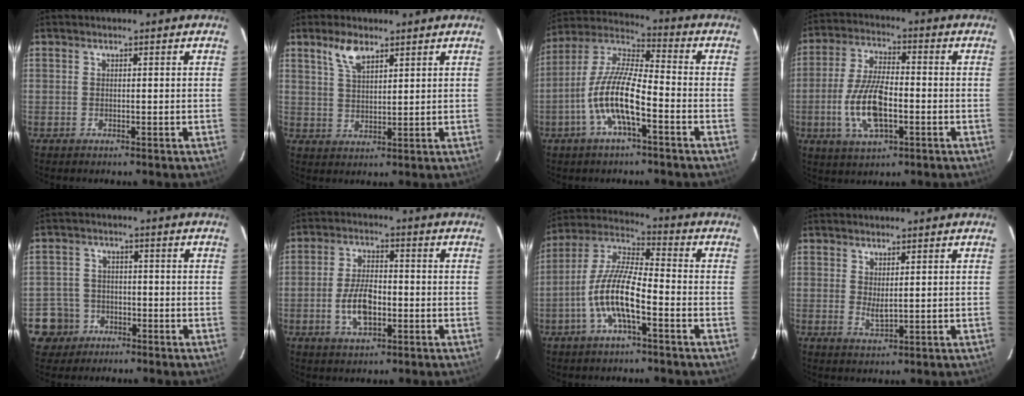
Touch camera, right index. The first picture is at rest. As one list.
[{"total": 5.2, "force": [3.4, 2.1, 3.2], "torque": [-0.059, 0.006, 0.069]}, {"total": 12.3, "force": [-4.9, 3.1, 10.9], "torque": [-0.226, 0.001, -0.098]}, {"total": 11.8, "force": [-3.2, 4.7, 10.4], "torque": [-0.216, -0.002, -0.058]}, {"total": 6.3, "force": [-3.0, 5.5, 0.5], "torque": [-0.025, 0.023, -0.051]}, {"total": 7.6, "force": [-2.3, 3.7, 6.3], "torque": [-0.128, 0.002, -0.040]}, {"total": 11.3, "force": [-4.5, 2.7, 10.0], "torque": [-0.211, 0.003, -0.090]}, {"total": 2.8, "force": [0.6, 1.1, 2.5], "torque": [-0.043, -0.007, 0.013]}]